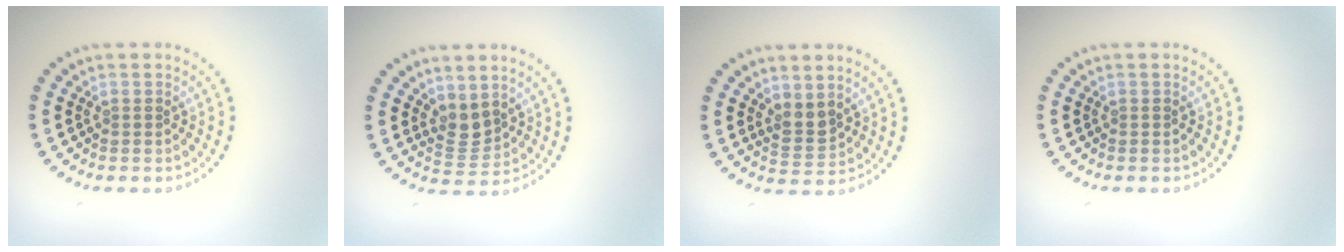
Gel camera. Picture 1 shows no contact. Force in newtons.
{"total": 2.4, "press": 1.9, "slide": 1.5}
{"total": 2.1, "press": 1.8, "slide": 1.1}
{"total": 0.0}